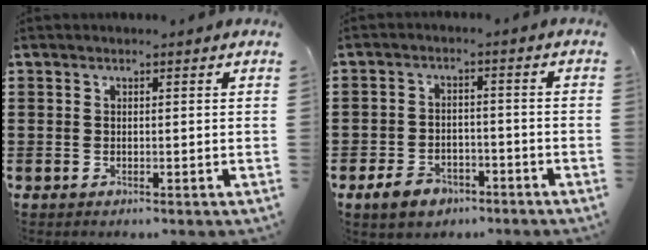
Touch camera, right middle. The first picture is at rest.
{"total": 4.4, "force": [-3.4, 2.2, 1.6], "torque": [-0.035, 0.010, -0.069]}